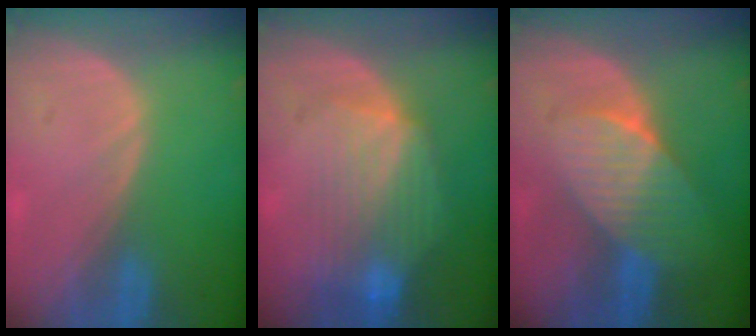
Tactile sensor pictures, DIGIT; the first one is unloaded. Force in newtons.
{"total": 8.8, "press": 8.1, "slide": 3.6}
{"total": 7.5, "press": 6.7, "slide": 3.4}